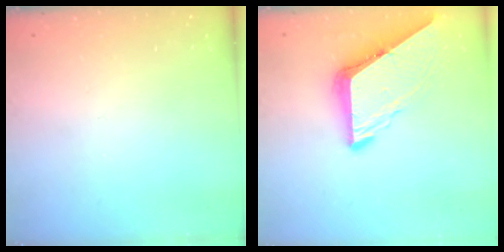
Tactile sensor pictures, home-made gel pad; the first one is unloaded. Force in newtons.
{"total": 9.9, "press": 9.9, "slide": 1.1}